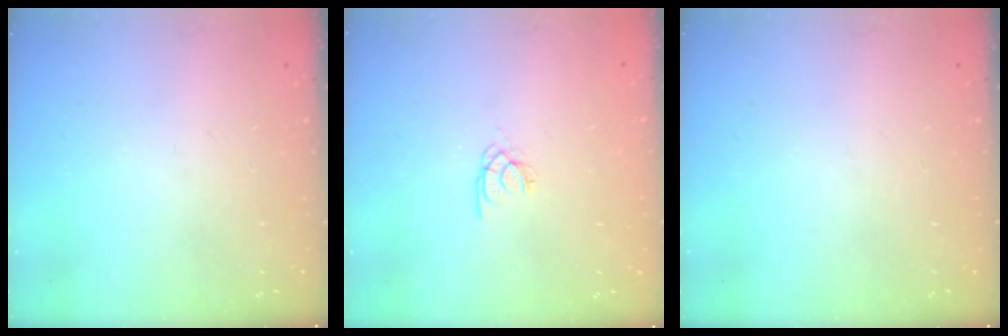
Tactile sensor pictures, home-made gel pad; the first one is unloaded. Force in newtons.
{"total": 2.0, "press": 2.0, "slide": 0.2}
{"total": 0.0}